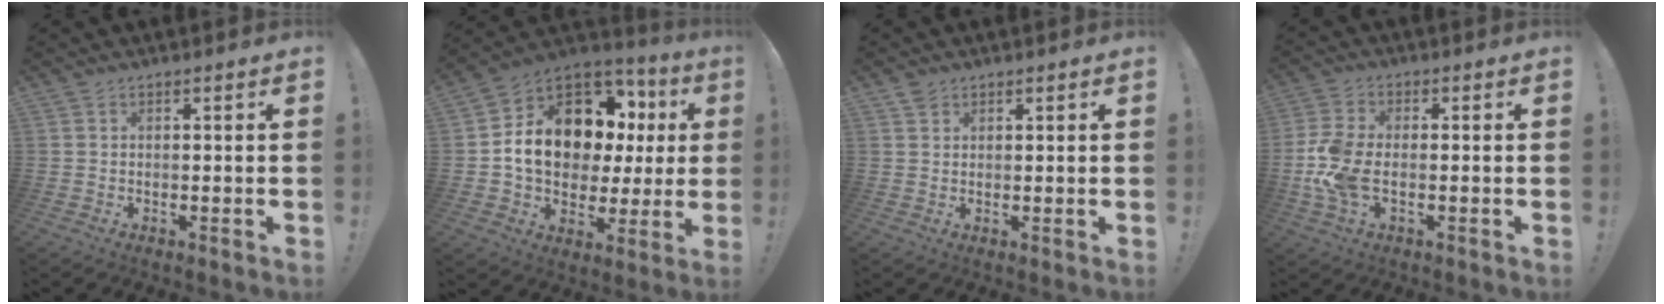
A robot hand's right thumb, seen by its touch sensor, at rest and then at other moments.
{"total": 16.3, "force": [4.3, 11.5, 10.6], "torque": [-0.170, -0.015, 0.095]}
{"total": 1.7, "force": [1.2, 1.0, 0.4], "torque": [-0.007, -0.002, 0.025]}
{"total": 10.5, "force": [-2.1, 6.0, 8.3], "torque": [-0.171, 0.000, -0.034]}